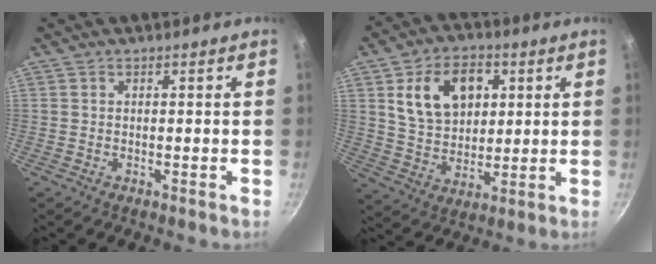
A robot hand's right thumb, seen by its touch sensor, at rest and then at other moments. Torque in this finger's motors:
{"motor_torque": [0.02, 0.22, 0.64, 0.60, 0.12]}